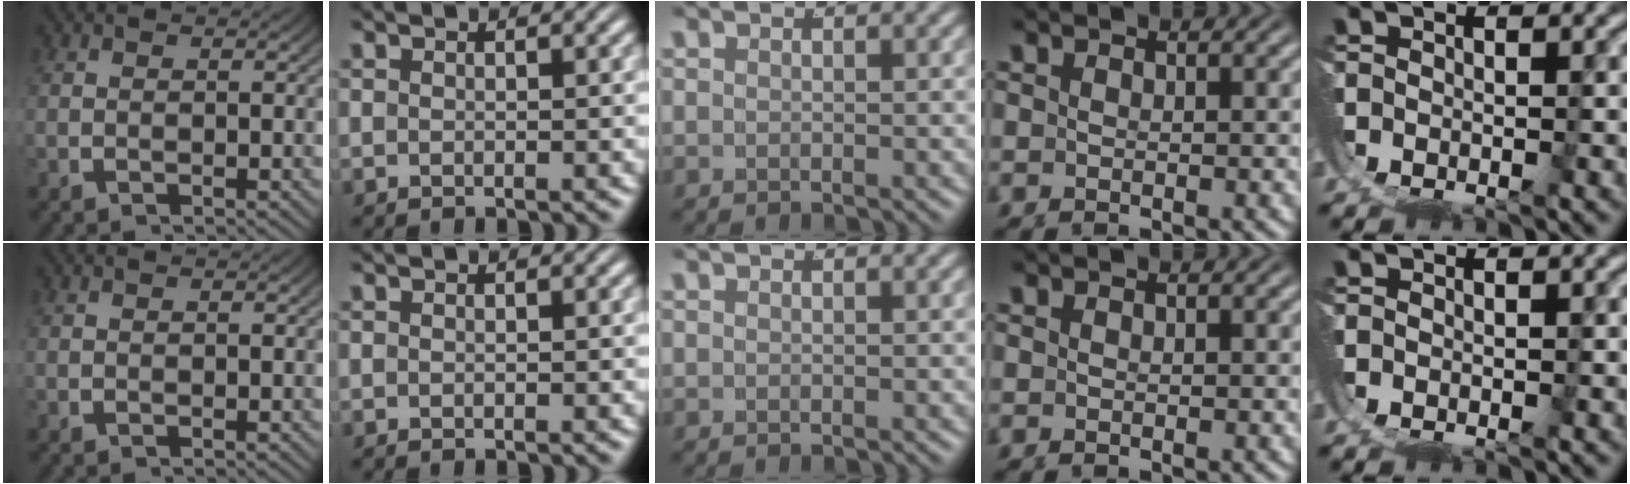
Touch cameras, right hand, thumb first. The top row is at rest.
{}